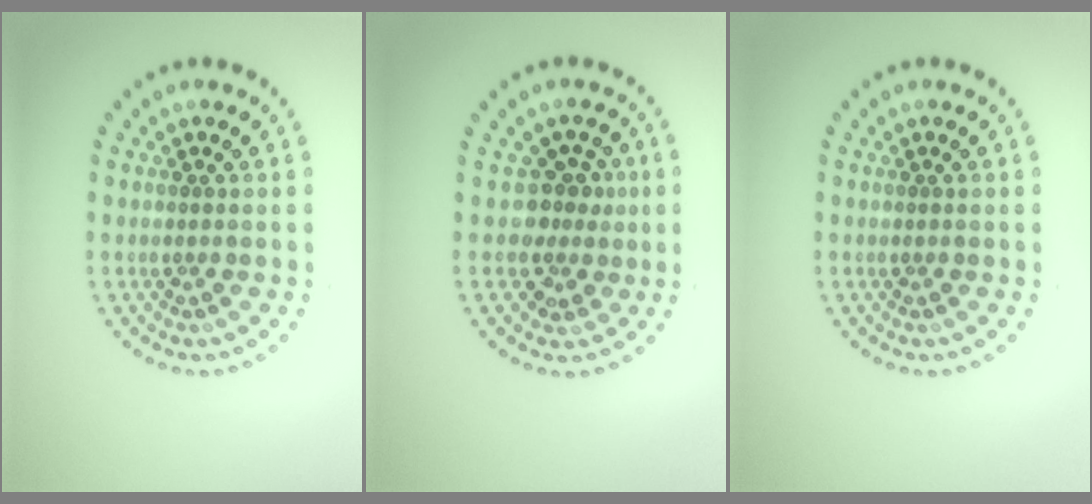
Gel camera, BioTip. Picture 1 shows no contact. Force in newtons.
{"total": 2.7, "press": 2.0, "slide": 1.9}
{"total": 0.0}